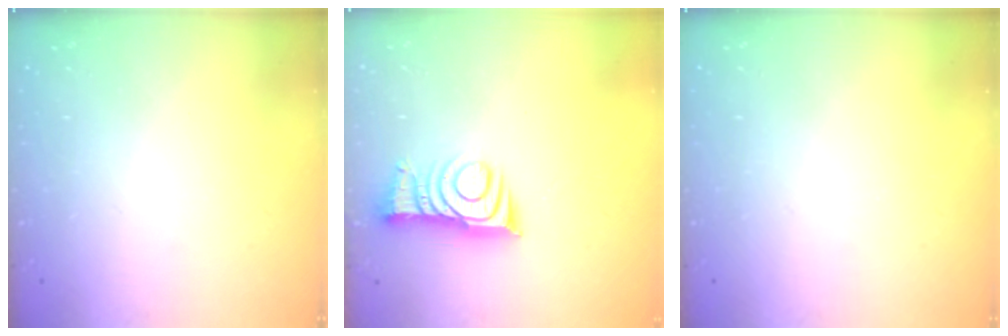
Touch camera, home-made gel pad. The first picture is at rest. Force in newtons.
{"total": 10.0, "press": 9.9, "slide": 1.0}
{"total": 0.0}